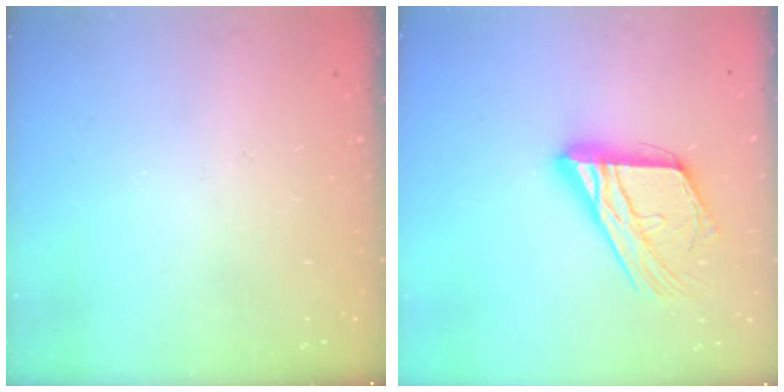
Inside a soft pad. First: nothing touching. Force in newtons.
{"total": 18.7, "press": 18.6, "slide": 1.8}